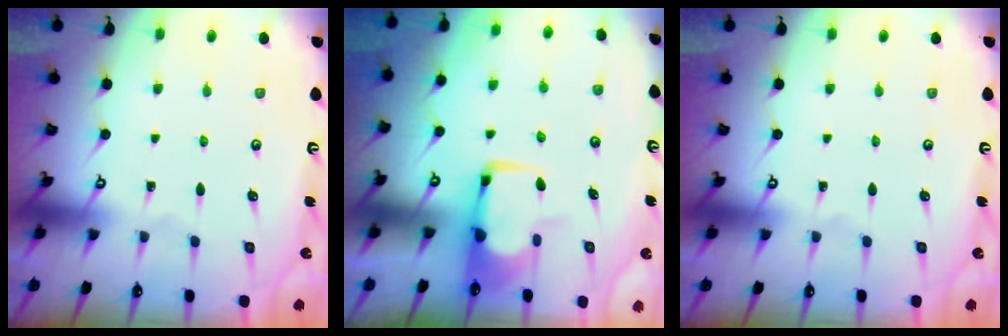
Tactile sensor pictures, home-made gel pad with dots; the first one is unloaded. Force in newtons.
{"total": 2.4, "press": 2.3, "slide": 0.5}
{"total": 0.0}